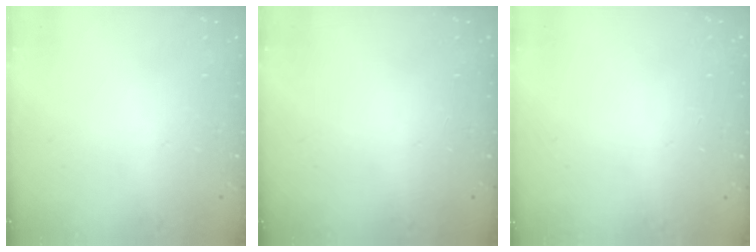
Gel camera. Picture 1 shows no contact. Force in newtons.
{"total": 0.0}
{"total": 0.8, "press": 0.4, "slide": 0.7}